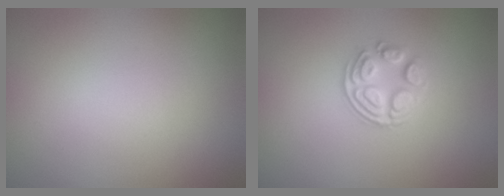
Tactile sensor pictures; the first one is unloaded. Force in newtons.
{"total": 3.1, "press": 2.5, "slide": 1.8}